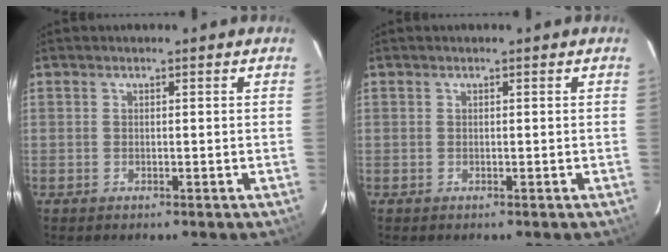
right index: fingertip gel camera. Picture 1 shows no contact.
{"total": 0.0}